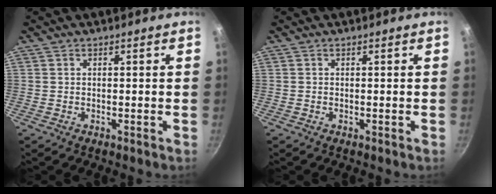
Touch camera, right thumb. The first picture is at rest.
{"total": 0.0}